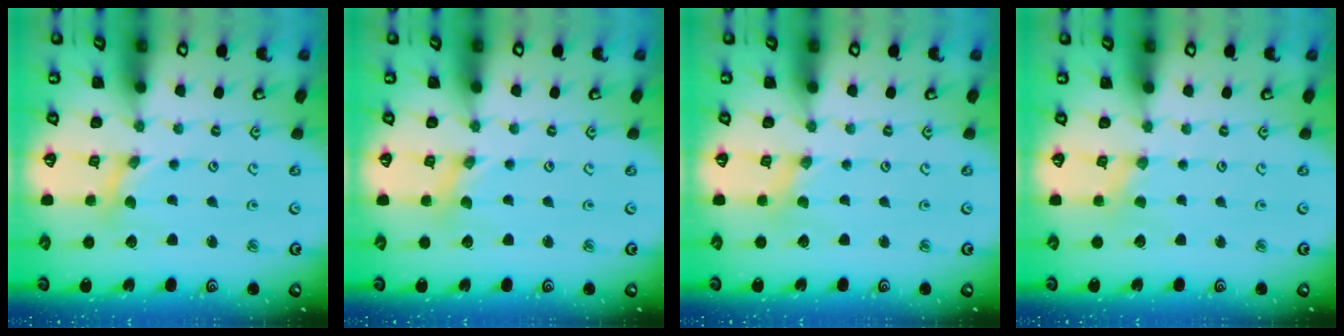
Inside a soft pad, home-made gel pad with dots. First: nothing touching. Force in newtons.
{"total": 0.8, "press": 0.8, "slide": 0.1}
{"total": 0.0}
{"total": 1.3, "press": 1.2, "slide": 0.2}